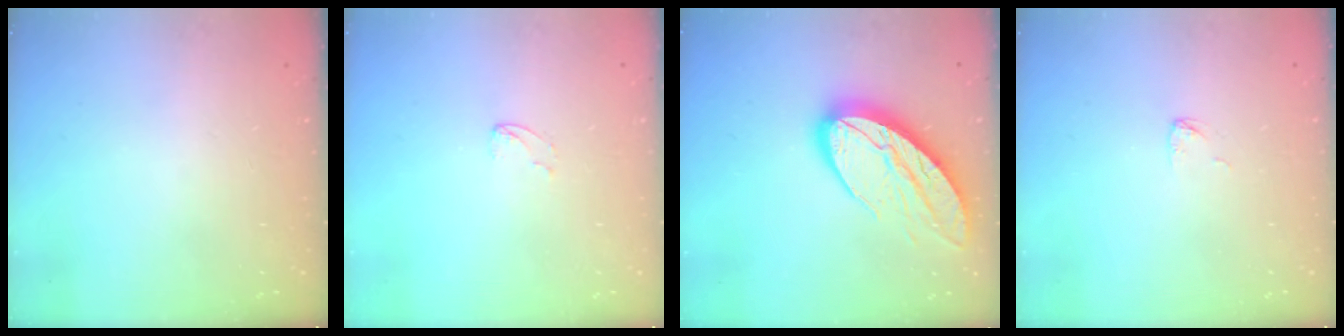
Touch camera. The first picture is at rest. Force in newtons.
{"total": 2.4, "press": 2.4, "slide": 0.2}
{"total": 14.3, "press": 14.2, "slide": 1.1}
{"total": 2.8, "press": 2.7, "slide": 0.2}